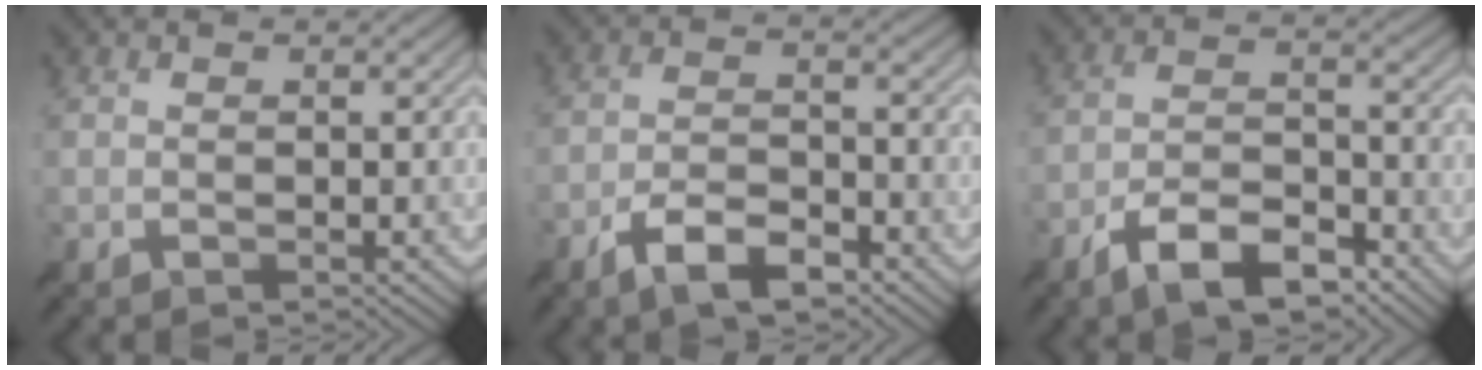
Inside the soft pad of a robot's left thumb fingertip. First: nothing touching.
{"total": 6.5, "force": [-4.6, 2.0, 4.1], "torque": [-0.081, 0.000, -0.086]}
{"total": 8.8, "force": [-6.2, 3.0, 5.5], "torque": [-0.095, -0.001, -0.121]}